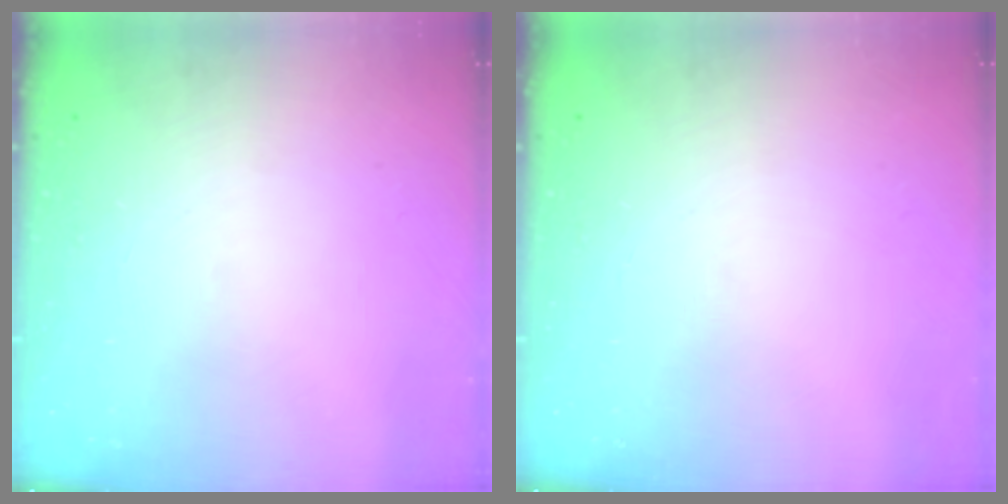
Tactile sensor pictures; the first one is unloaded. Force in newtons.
{"total": 0.0}